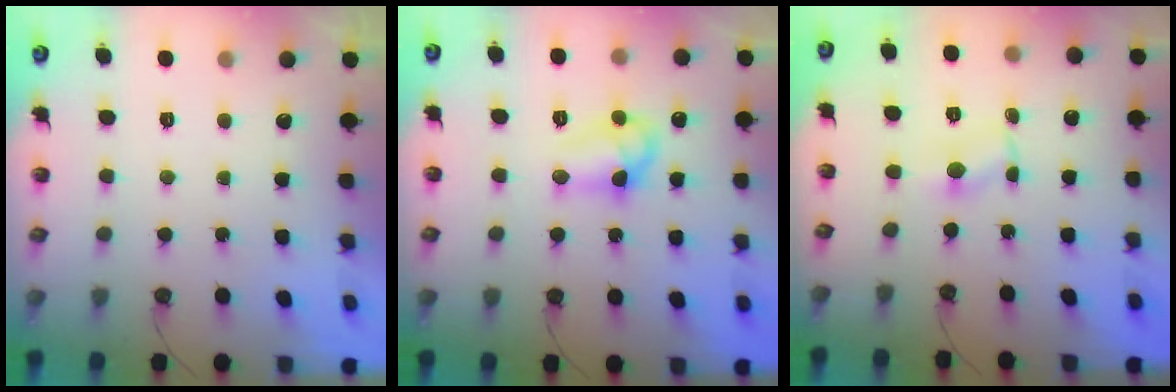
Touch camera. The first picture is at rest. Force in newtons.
{"total": 11.1, "press": 11.0, "slide": 0.7}
{"total": 1.7, "press": 1.7, "slide": 0.2}